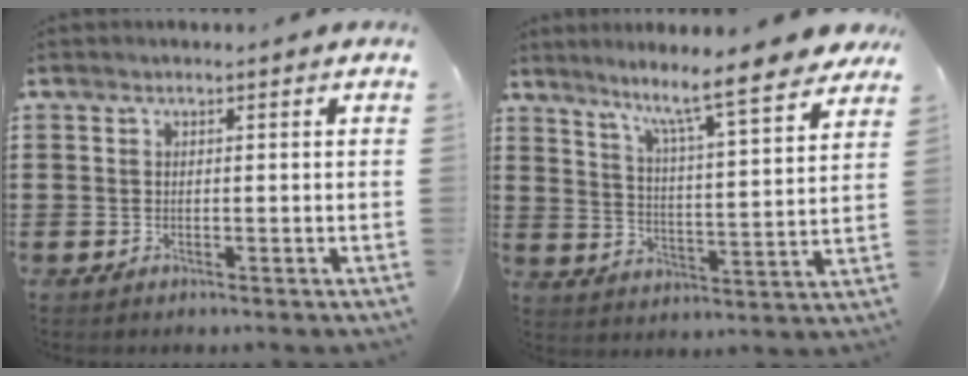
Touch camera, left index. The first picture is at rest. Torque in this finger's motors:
{"motor_torque": [2.14, 0.00, 0.73, 0.21]}